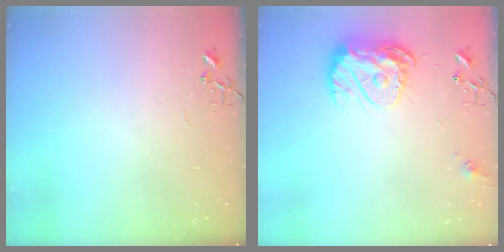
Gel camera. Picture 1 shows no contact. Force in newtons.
{"total": 13.0, "press": 13.0, "slide": 1.2}